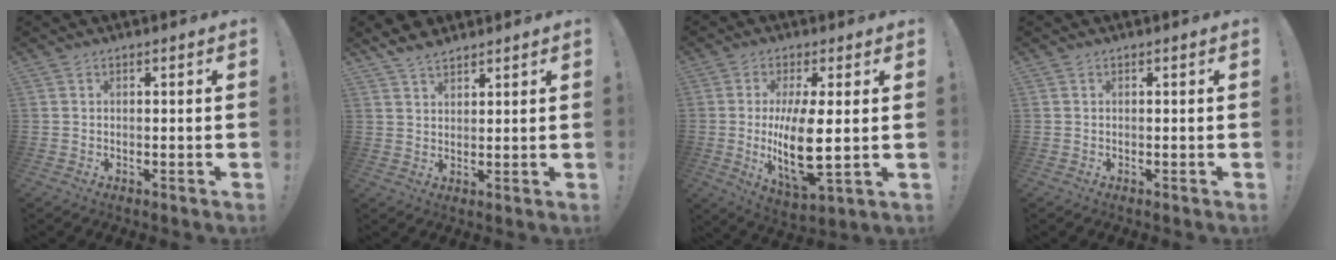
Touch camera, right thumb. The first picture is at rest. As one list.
[{"total": 5.0, "force": [4.2, 1.9, 1.8], "torque": [-0.029, -0.023, 0.079]}, {"total": 14.1, "force": [0.1, 4.1, 13.5], "torque": [-0.253, -0.027, -0.003]}, {"total": 0.0}]